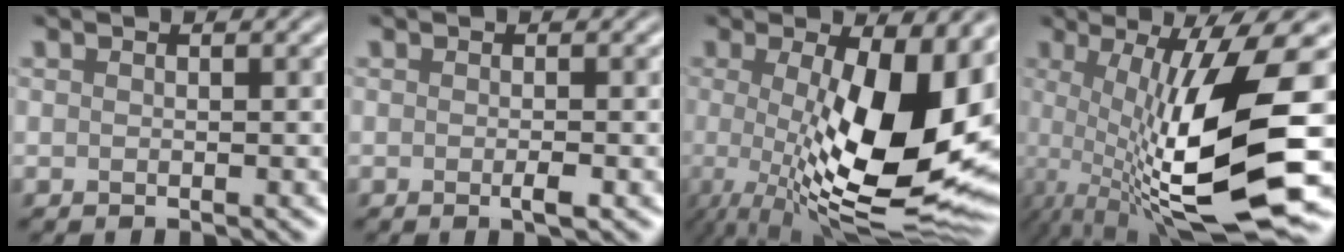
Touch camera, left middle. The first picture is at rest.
{"total": 1.2, "force": [-0.4, 0.2, 1.1], "torque": [-0.016, -0.008, -0.009]}
{"total": 14.3, "force": [-0.5, 5.2, 13.3], "torque": [-0.177, -0.017, -0.010]}
{"total": 13.6, "force": [-1.4, 3.2, 13.2], "torque": [-0.210, -0.016, -0.017]}